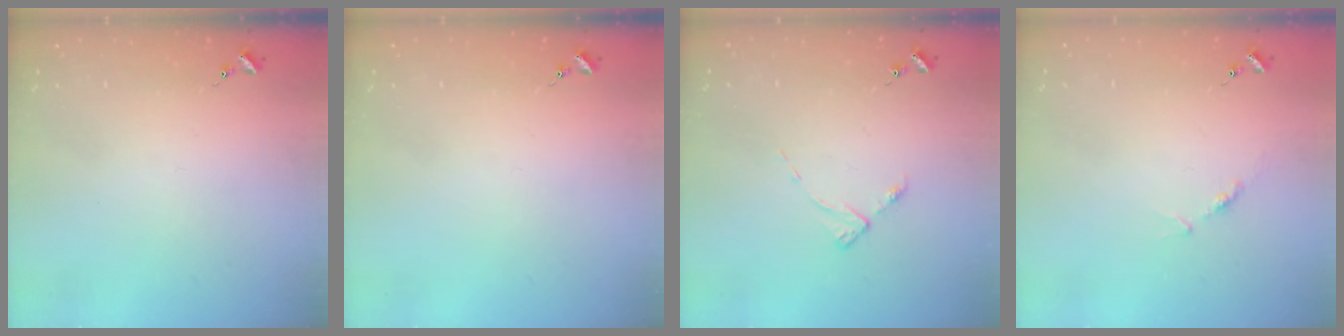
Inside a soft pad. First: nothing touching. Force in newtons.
{"total": 0.0}
{"total": 3.5, "press": 3.5, "slide": 0.6}
{"total": 4.7, "press": 4.7, "slide": 0.5}